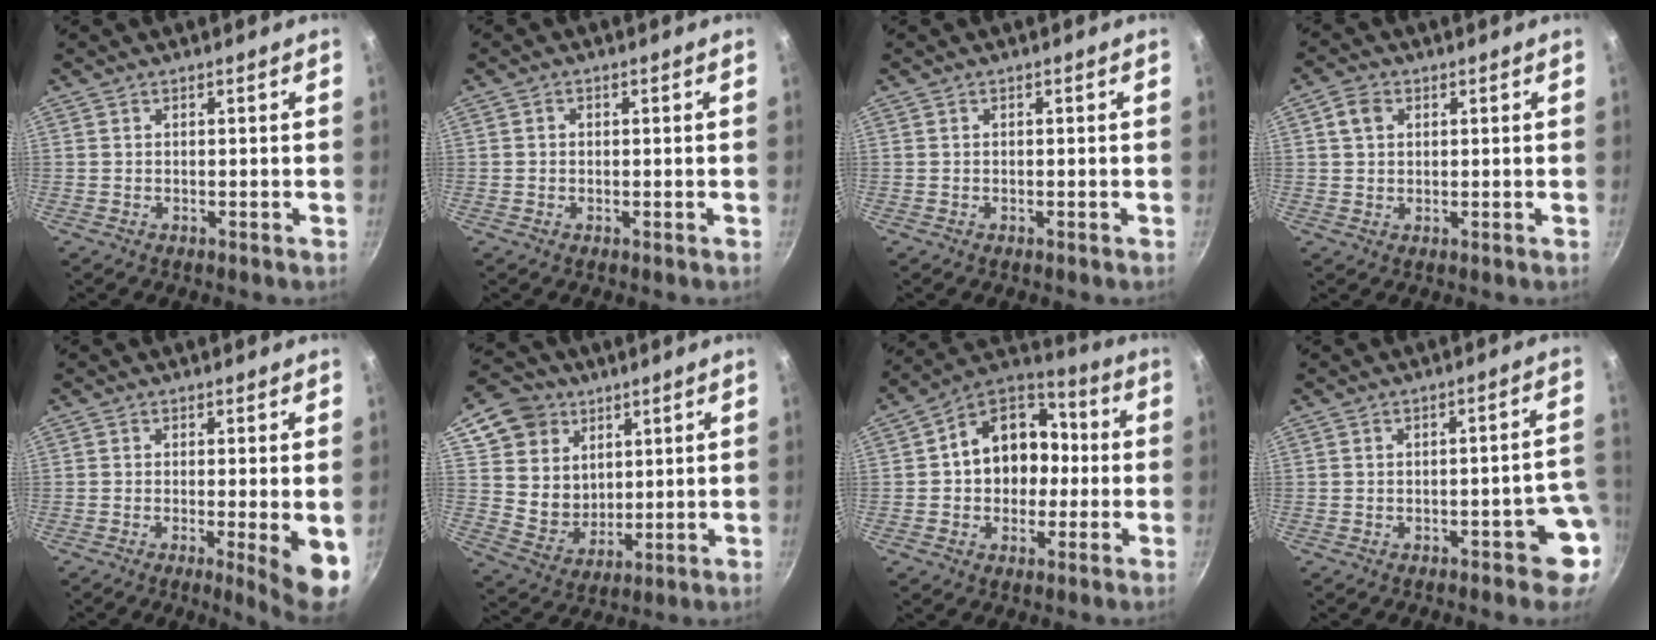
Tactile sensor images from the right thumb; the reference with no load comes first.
{"total": 0.9, "force": [0.0, 0.8, 0.4], "torque": [-0.006, 0.005, -0.001]}
{"total": 0.0}
{"total": 3.8, "force": [1.2, 3.0, 2.1], "torque": [-0.029, 0.003, 0.018]}
{"total": 7.2, "force": [-1.4, 0.9, 7.0], "torque": [-0.093, -0.010, -0.016]}
{"total": 13.2, "force": [5.9, 10.8, 4.6], "torque": [-0.046, -0.019, 0.116]}
{"total": 15.5, "force": [0.1, 12.4, 9.2], "torque": [-0.096, 0.045, -0.014]}
{"total": 5.7, "force": [-1.9, 2.5, 4.8], "torque": [-0.016, 0.036, -0.020]}